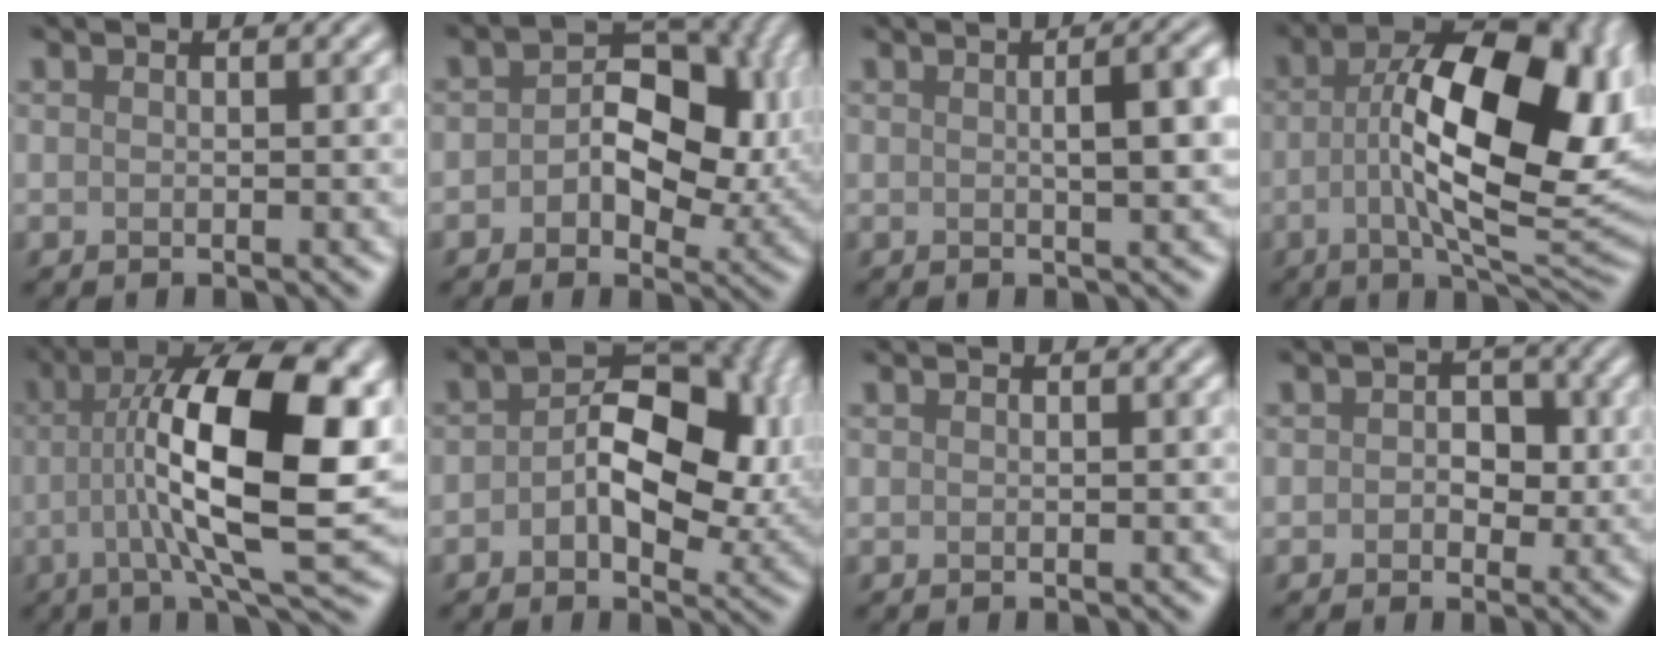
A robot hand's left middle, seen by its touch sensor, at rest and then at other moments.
{"total": 10.1, "force": [0.4, 6.4, 7.7], "torque": [-0.093, 0.008, -0.001]}
{"total": 4.9, "force": [0.6, 1.4, 4.7], "torque": [-0.050, 0.016, 0.005]}
{"total": 15.8, "force": [0.6, 6.8, 14.2], "torque": [-0.200, 0.014, 0.008]}
{"total": 14.5, "force": [0.4, 4.1, 13.9], "torque": [-0.217, 0.017, 0.002]}
{"total": 11.6, "force": [0.2, 7.0, 9.3], "torque": [-0.124, 0.009, 0.001]}
{"total": 0.0}
{"total": 2.4, "force": [0.1, 1.9, 1.5], "torque": [-0.007, 0.002, -0.011]}